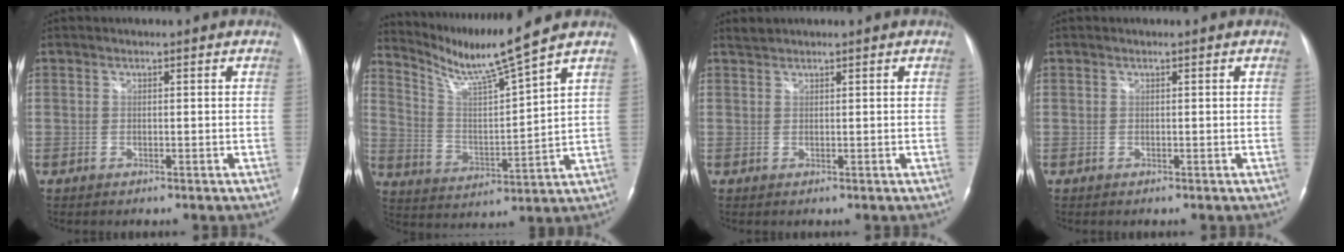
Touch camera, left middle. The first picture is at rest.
{"total": 10.4, "force": [9.1, -2.5, 4.3], "torque": [-0.086, -0.018, 0.178]}
{"total": 1.0, "force": [1.0, 0.0, -0.1], "torque": [-0.003, 0.008, 0.024]}
{"total": 0.0}